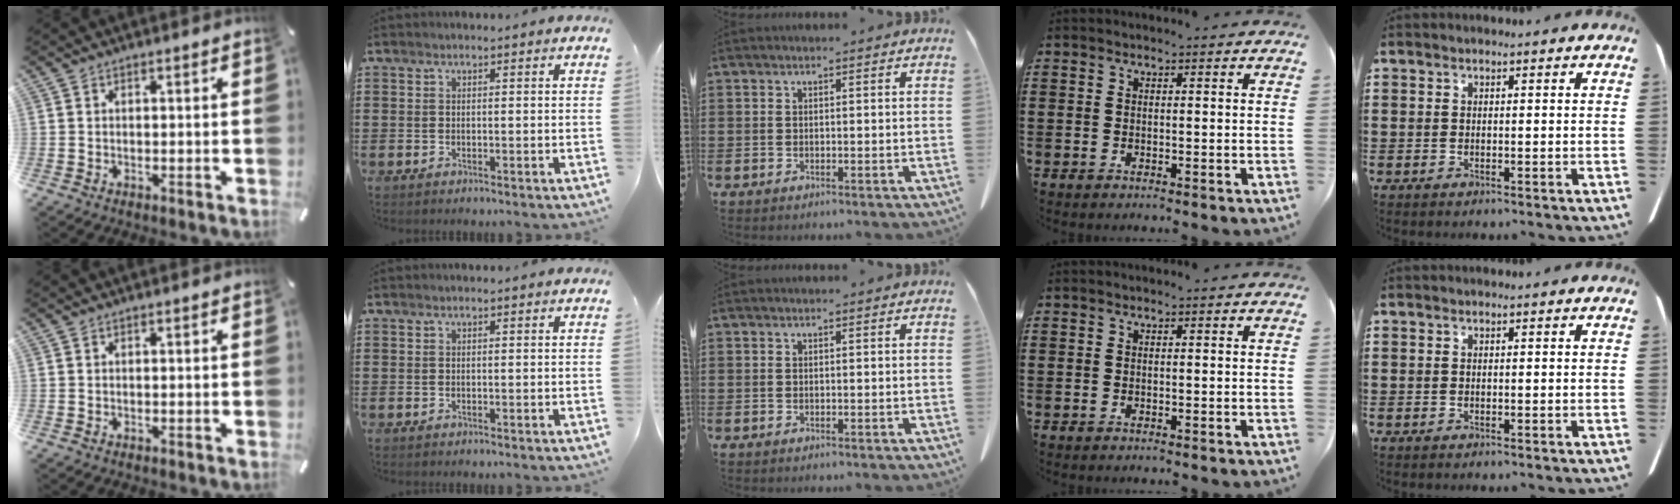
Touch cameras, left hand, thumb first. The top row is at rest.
{}